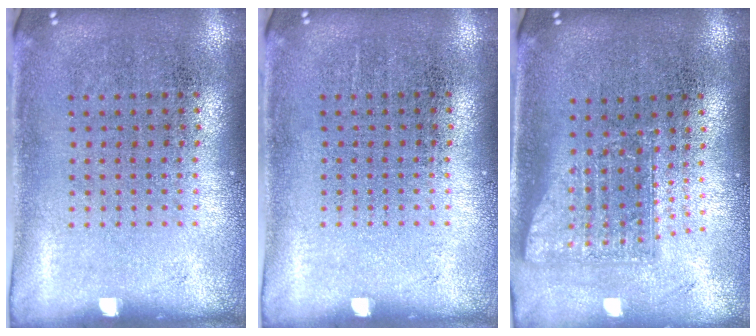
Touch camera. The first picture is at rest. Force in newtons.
{"total": 0.0}
{"total": 1.7, "press": 1.3, "slide": 1.0}